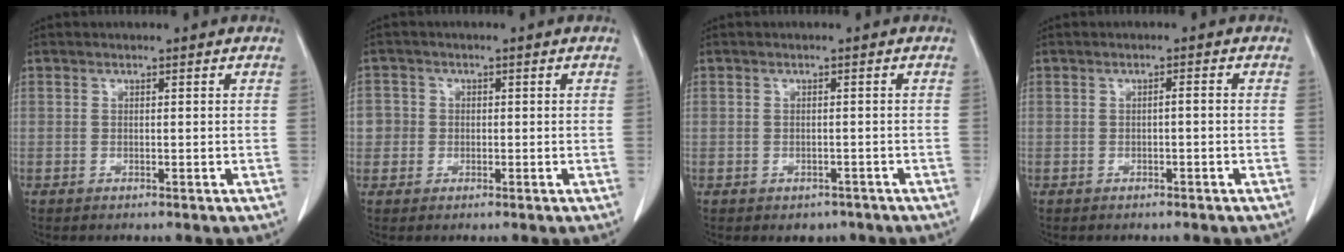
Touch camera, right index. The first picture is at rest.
{"total": 2.8, "force": [-0.1, 2.8, 0.1], "torque": [0.016, 0.010, -0.002]}
{"total": 2.4, "force": [-1.6, 1.8, 0.5], "torque": [-0.003, 0.005, -0.014]}
{"total": 0.8, "force": [-0.3, 0.1, 0.8], "torque": [-0.012, 0.003, -0.004]}